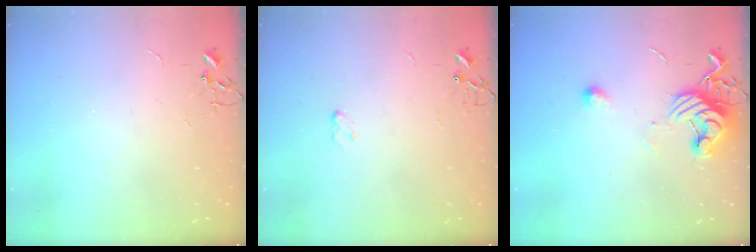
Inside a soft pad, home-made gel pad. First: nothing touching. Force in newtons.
{"total": 2.9, "press": 2.8, "slide": 0.4}
{"total": 11.6, "press": 11.6, "slide": 0.7}